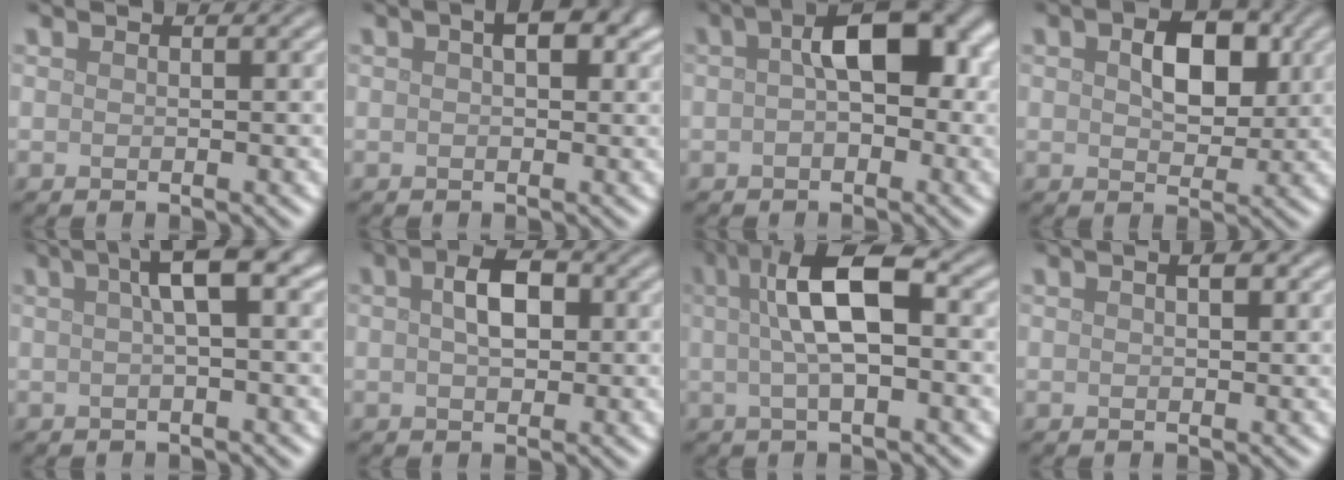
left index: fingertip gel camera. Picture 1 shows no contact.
{"total": 2.7, "force": [0.8, 1.4, 2.2], "torque": [-0.023, 0.006, 0.008]}
{"total": 6.9, "force": [0.8, 3.5, 5.9], "torque": [-0.072, 0.019, 0.001]}
{"total": 4.8, "force": [1.0, 3.0, 3.6], "torque": [-0.061, 0.002, 0.011]}
{"total": 3.8, "force": [1.0, 0.7, 3.6], "torque": [-0.054, 0.014, 0.012]}
{"total": 3.8, "force": [0.7, 2.2, 3.0], "torque": [-0.052, 0.010, 0.005]}
{"total": 7.2, "force": [1.1, 2.4, 6.7], "torque": [-0.115, 0.022, 0.009]}
{"total": 1.2, "force": [0.4, 0.4, 1.0], "torque": [-0.013, 0.001, 0.007]}